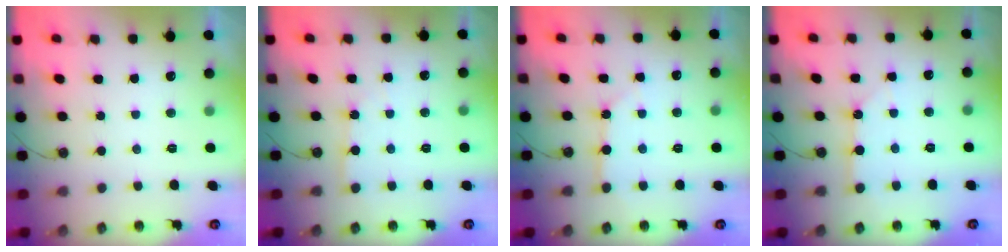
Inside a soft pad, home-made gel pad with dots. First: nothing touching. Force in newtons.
{"total": 2.7, "press": 2.7, "slide": 0.4}
{"total": 2.9, "press": 2.8, "slide": 0.4}
{"total": 2.6, "press": 2.6, "slide": 0.3}